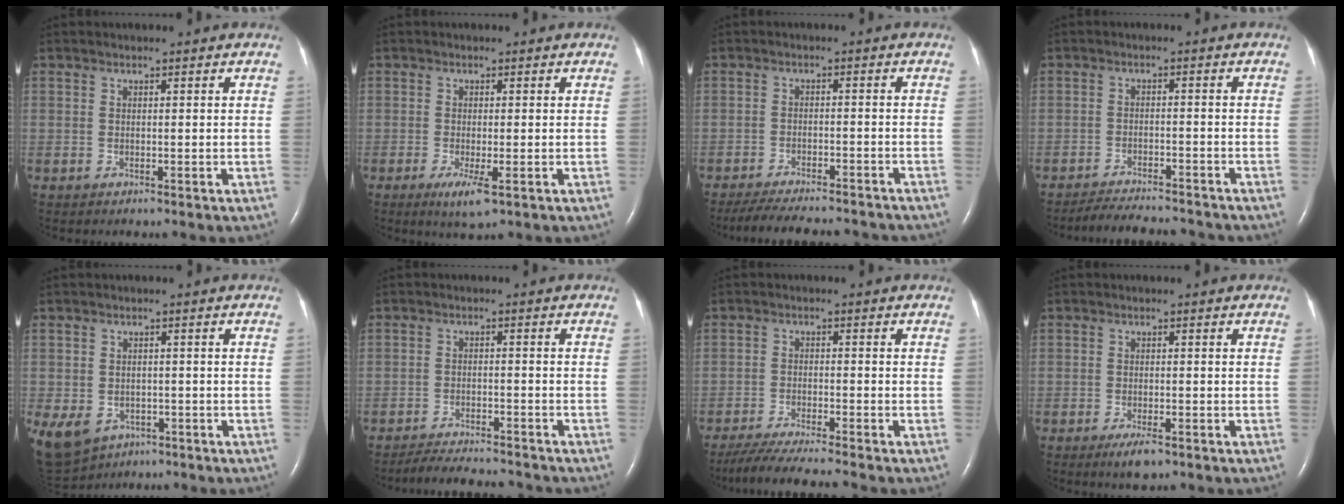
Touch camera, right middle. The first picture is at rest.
{"total": 3.6, "force": [-1.6, 0.5, 3.1], "torque": [-0.055, -0.009, -0.024]}
{"total": 15.6, "force": [-14.0, 2.9, 6.3], "torque": [-0.125, -0.017, -0.187]}
{"total": 9.6, "force": [-9.1, 1.5, 2.8], "torque": [-0.046, -0.004, -0.126]}
{"total": 18.0, "force": [-8.0, 14.1, 7.8], "torque": [-0.252, -0.011, -0.106]}
{"total": 8.6, "force": [-8.2, 1.0, 2.4], "torque": [-0.039, -0.006, -0.121]}
{"total": 8.9, "force": [-7.9, -0.7, 4.0], "torque": [-0.065, -0.026, -0.131]}
{"total": 2.9, "force": [-1.9, 0.7, 2.1], "torque": [-0.044, -0.004, -0.030]}